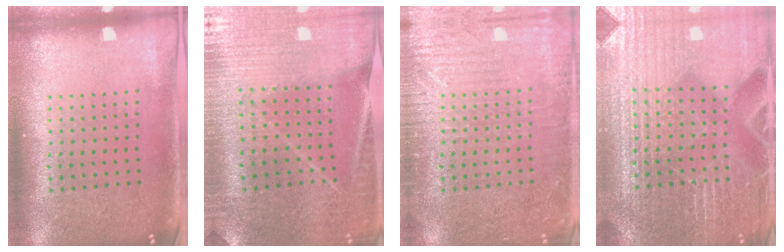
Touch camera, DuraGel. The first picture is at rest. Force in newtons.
{"total": 1.7, "press": 1.7, "slide": 0.1}
{"total": 3.9, "press": 3.8, "slide": 0.4}
{"total": 4.7, "press": 4.5, "slide": 1.4}